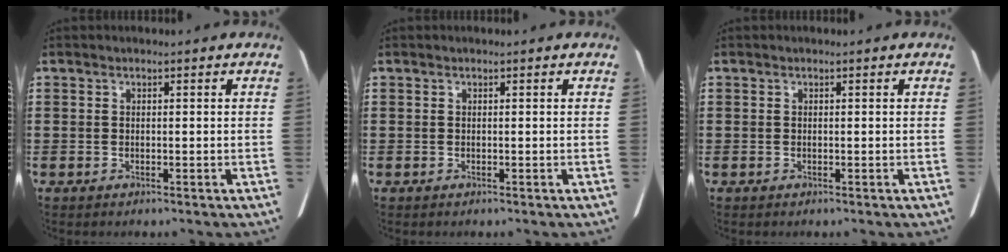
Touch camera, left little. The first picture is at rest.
{"total": 0.0}
{"total": 0.0}